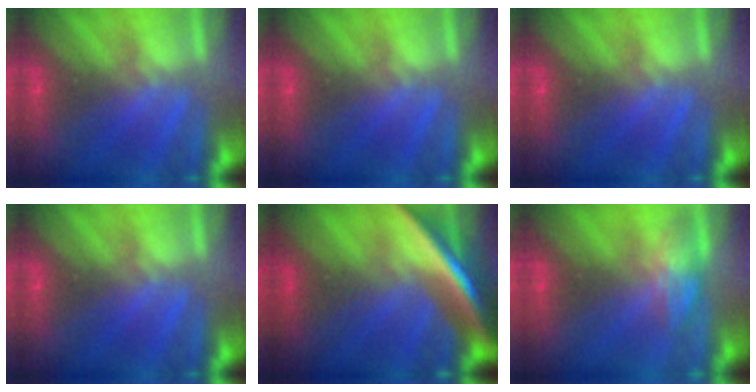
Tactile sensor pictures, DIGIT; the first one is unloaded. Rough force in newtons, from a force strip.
{"total": 0.0}
{"total": 0.0}
{"total": 0.0}
{"total": 5.8}
{"total": 2.4}